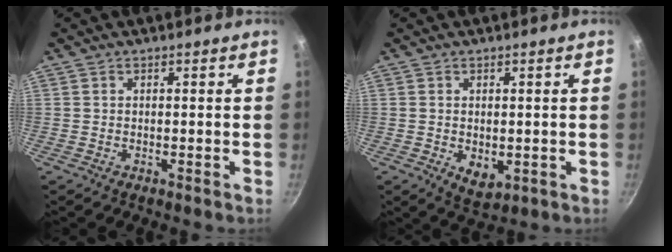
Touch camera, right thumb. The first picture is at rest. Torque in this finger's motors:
{"motor_torque": [-0.24, 0.28, -0.12, 0.07, 0.01]}